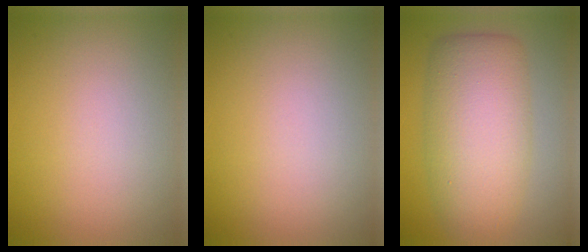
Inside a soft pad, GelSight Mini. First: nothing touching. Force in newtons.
{"total": 0.0}
{"total": 7.9, "press": 7.9, "slide": 0.3}